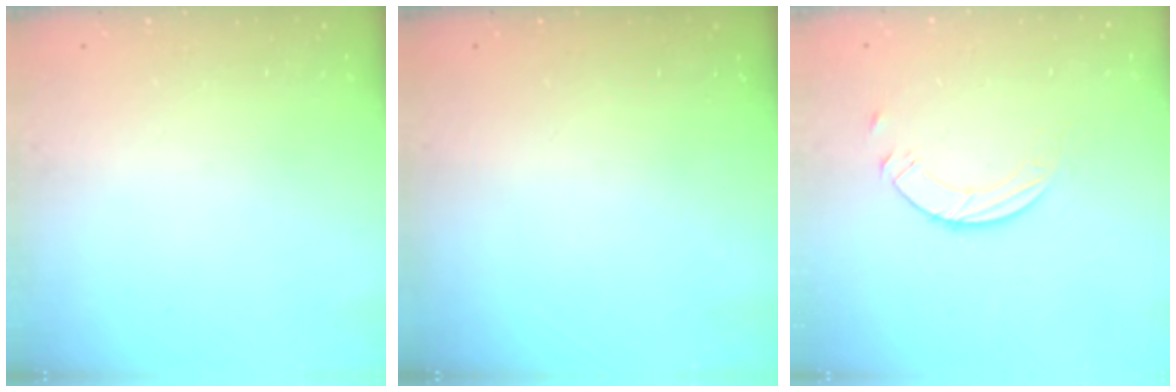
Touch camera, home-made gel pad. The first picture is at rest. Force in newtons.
{"total": 0.0}
{"total": 6.0, "press": 6.0, "slide": 0.6}